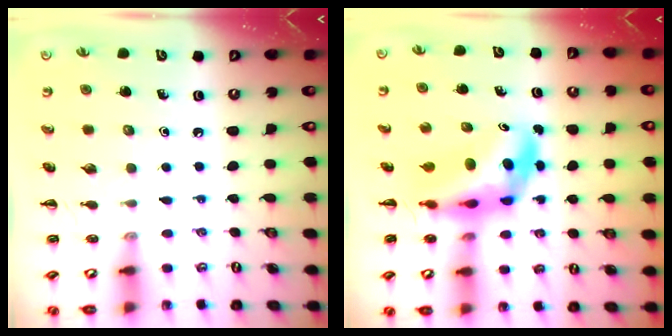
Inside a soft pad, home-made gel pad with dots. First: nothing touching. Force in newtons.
{"total": 6.0, "press": 5.7, "slide": 1.9}